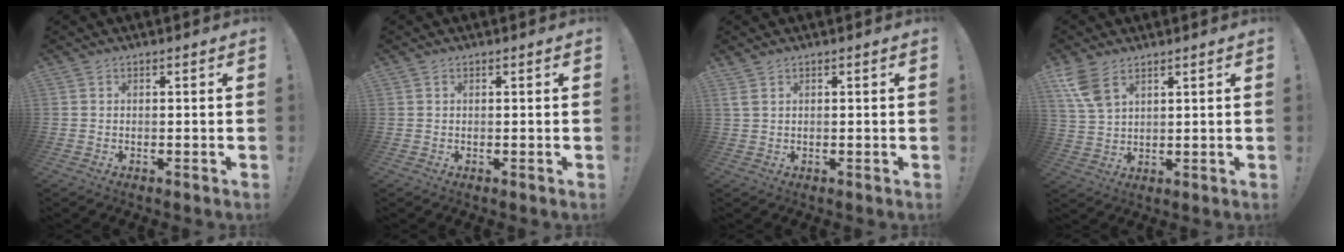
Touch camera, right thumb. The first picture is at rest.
{"total": 0.0}
{"total": 1.6, "force": [1.1, 0.6, 0.9], "torque": [-0.020, -0.001, 0.022]}
{"total": 7.9, "force": [4.9, 4.0, 4.7], "torque": [-0.090, -0.020, 0.094]}